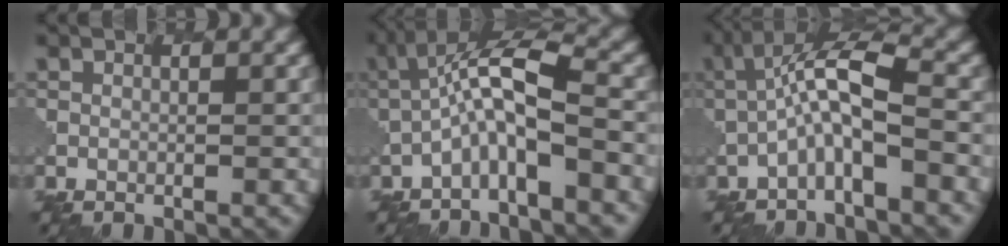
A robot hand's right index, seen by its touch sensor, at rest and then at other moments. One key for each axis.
{"total": 5.3, "fx": -1.7, "fy": 1.2, "fz": 4.9, "tx": -0.096, "ty": 0.021, "tz": -0.037}
{"total": 5.2, "fx": -1.1, "fy": 1.2, "fz": 5.0, "tx": -0.096, "ty": 0.023, "tz": -0.027}